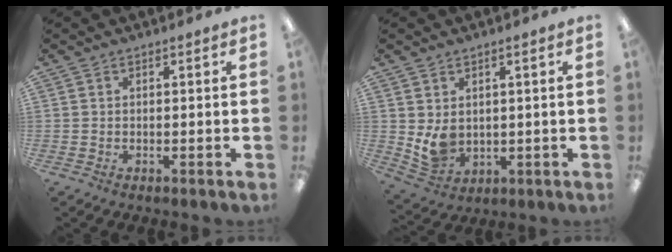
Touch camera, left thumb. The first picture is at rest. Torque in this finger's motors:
{"motor_torque": [0.74, 1.38, 0.85, -0.53, 0.08]}